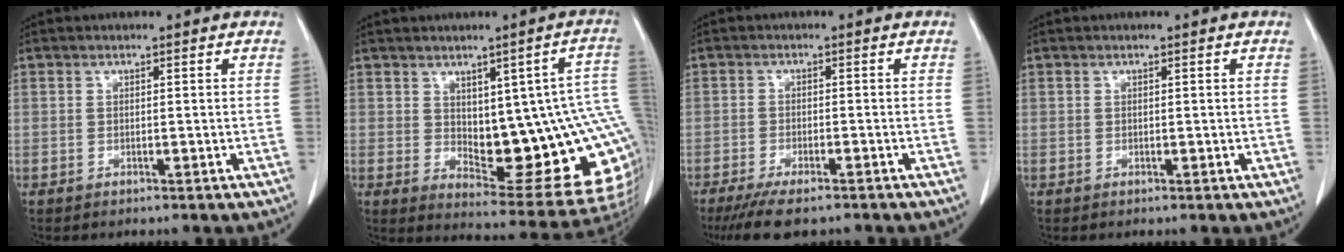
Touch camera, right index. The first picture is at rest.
{"total": 19.7, "force": [0.1, 6.1, 18.7], "torque": [-0.167, 0.008, 0.025]}
{"total": 7.5, "force": [-5.9, 1.6, 4.3], "torque": [-0.066, -0.014, -0.092]}
{"total": 0.0}